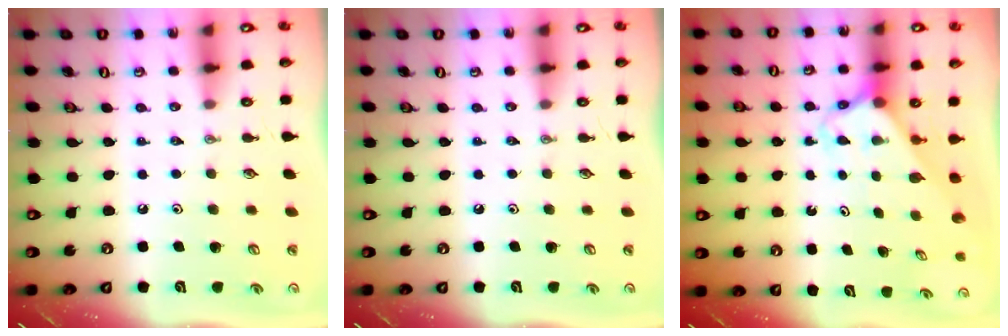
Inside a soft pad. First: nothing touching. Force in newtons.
{"total": 0.0}
{"total": 2.4, "press": 2.4, "slide": 0.1}